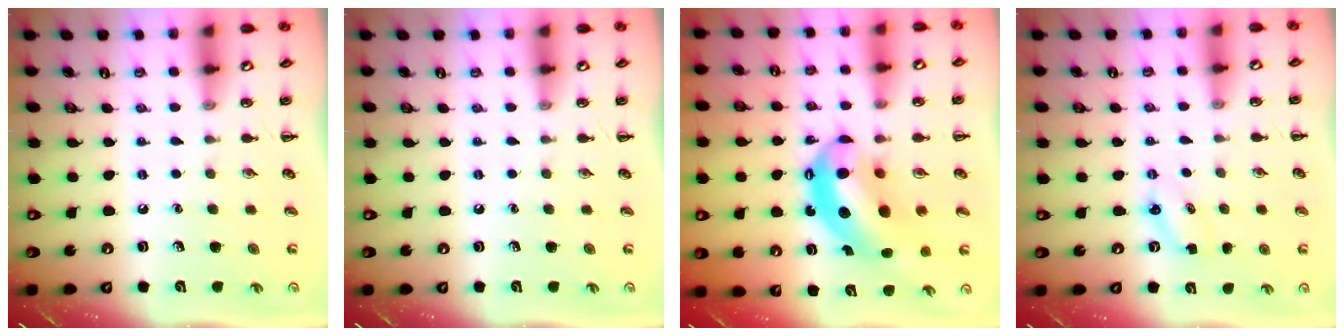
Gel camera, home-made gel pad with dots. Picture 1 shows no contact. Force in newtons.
{"total": 0.0}
{"total": 13.7, "press": 13.1, "slide": 3.9}
{"total": 2.9, "press": 2.8, "slide": 0.7}